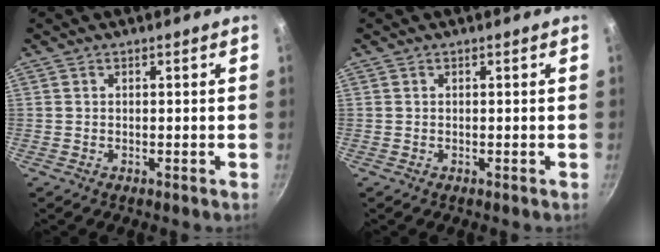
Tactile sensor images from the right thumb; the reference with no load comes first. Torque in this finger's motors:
{"motor_torque": [-0.01, 0.00, -0.20, -0.20, 0.00]}